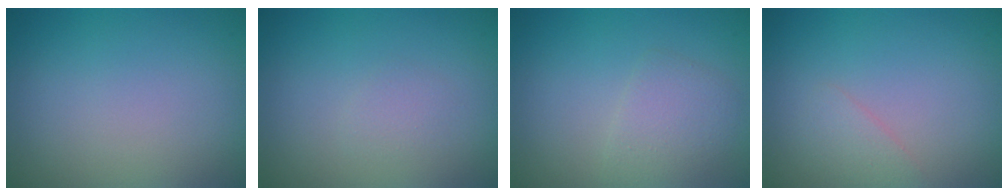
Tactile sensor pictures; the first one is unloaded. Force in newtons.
{"total": 0.8, "press": 0.8, "slide": 0.1}
{"total": 2.2, "press": 2.2, "slide": 0.0}
{"total": 1.2, "press": 1.2, "slide": 0.0}